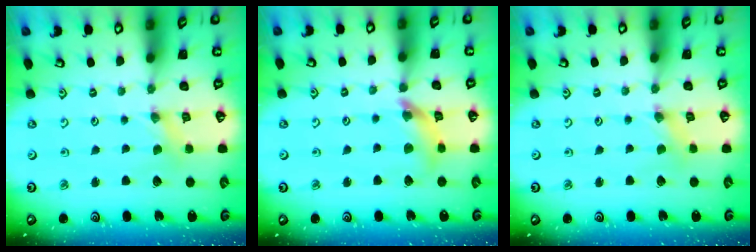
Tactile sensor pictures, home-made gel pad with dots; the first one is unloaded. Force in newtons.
{"total": 10.7, "press": 10.6, "slide": 1.3}
{"total": 1.5, "press": 1.5, "slide": 0.2}